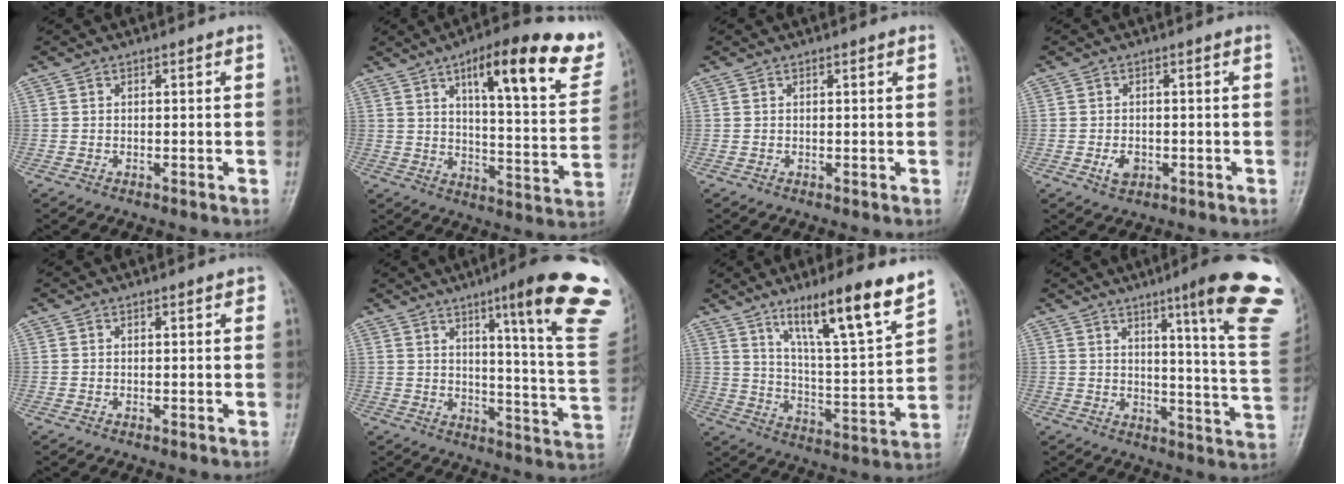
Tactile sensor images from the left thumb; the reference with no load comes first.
{"total": 22.3, "force": [12.9, 6.3, 17.1], "torque": [-0.195, -0.045, 0.178]}
{"total": 0.7, "force": [0.4, 0.1, 0.5], "torque": [-0.008, 0.000, 0.004]}
{"total": 2.7, "force": [-0.8, 1.9, 1.8], "torque": [-0.028, 0.000, -0.011]}
{"total": 1.2, "force": [0.7, 0.4, 0.9], "torque": [-0.009, 0.000, 0.006]}
{"total": 22.9, "force": [12.3, 2.5, 19.1], "torque": [-0.219, -0.056, 0.157]}
{"total": 16.6, "force": [11.2, 2.1, 12.0], "torque": [-0.180, -0.063, 0.190]}
{"total": 20.7, "force": [11.2, 1.9, 17.3], "torque": [-0.200, -0.057, 0.138]}